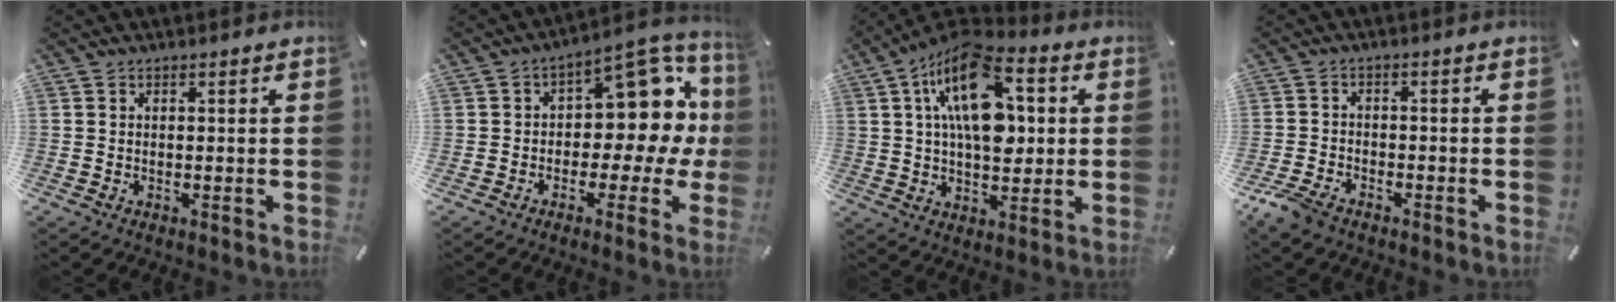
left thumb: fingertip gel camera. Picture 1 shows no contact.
{"total": 13.8, "force": [3.5, 8.5, 10.3], "torque": [-0.123, -0.039, 0.055]}
{"total": 19.2, "force": [4.9, 10.8, 15.0], "torque": [-0.273, -0.011, 0.080]}
{"total": 4.7, "force": [-3.7, 2.2, 2.0], "torque": [-0.057, 0.012, -0.073]}